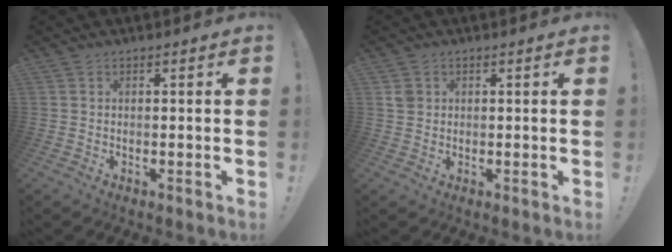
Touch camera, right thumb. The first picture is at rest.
{"total": 2.3, "force": [1.0, 2.0, 0.8], "torque": [-0.005, -0.002, 0.018]}